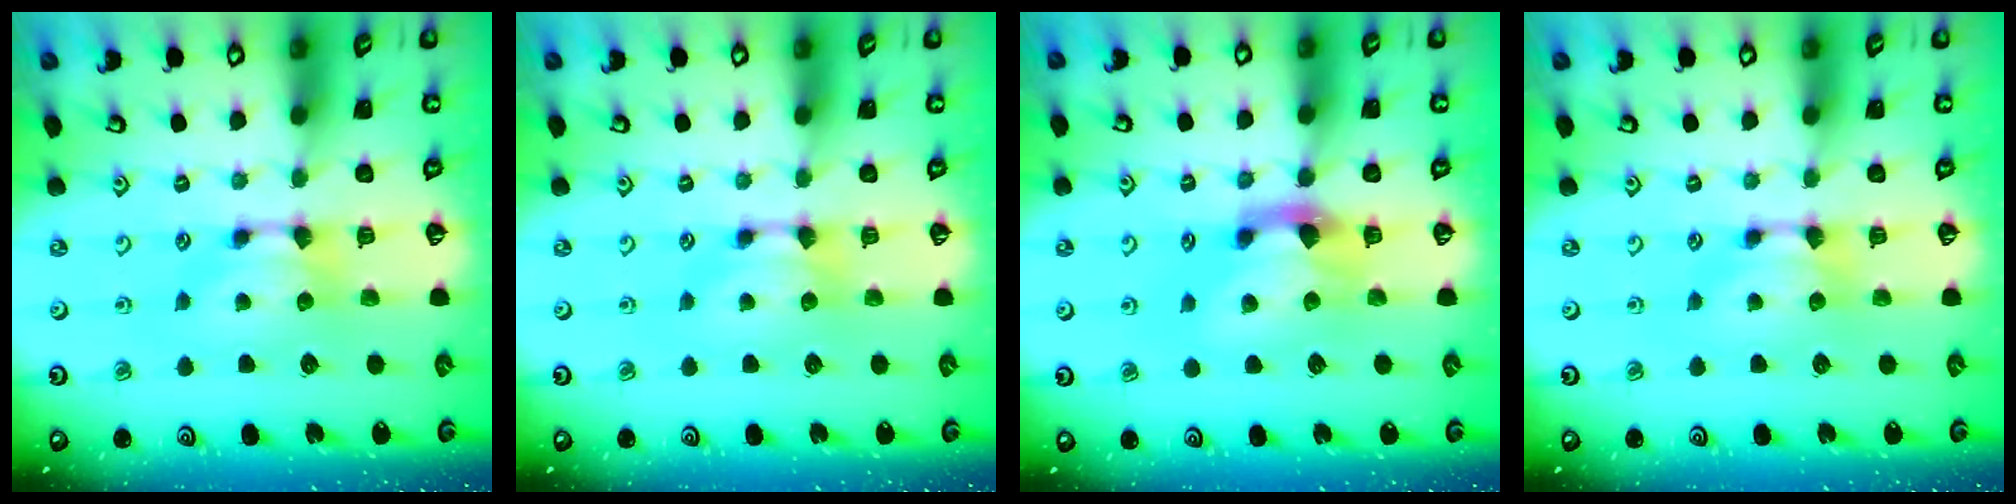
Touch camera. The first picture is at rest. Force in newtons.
{"total": 0.0}
{"total": 2.9, "press": 2.6, "slide": 1.5}
{"total": 0.0}